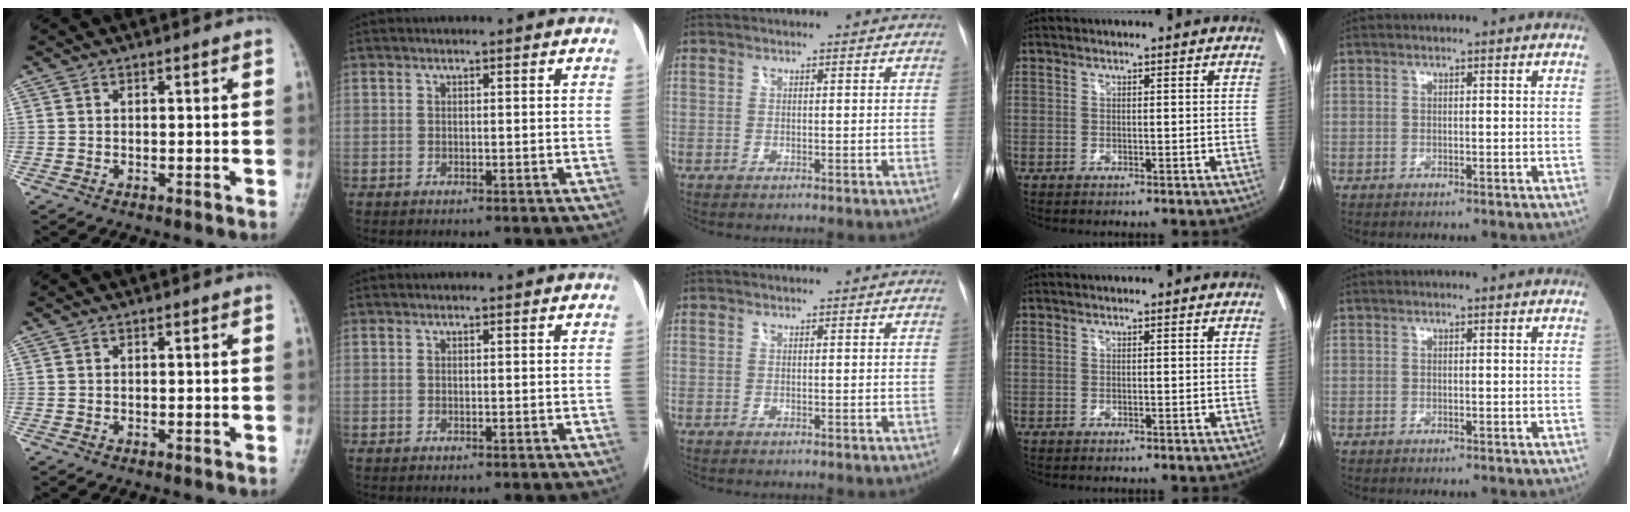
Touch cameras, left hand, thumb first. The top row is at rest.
{}